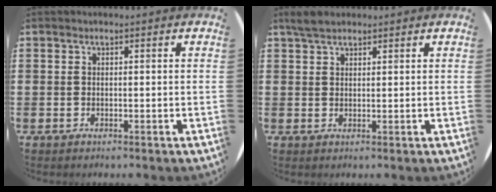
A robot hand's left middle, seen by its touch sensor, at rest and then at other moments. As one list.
[{"total": 2.6, "force": [2.2, 0.9, 1.2], "torque": [-0.028, 0.007, 0.041]}]